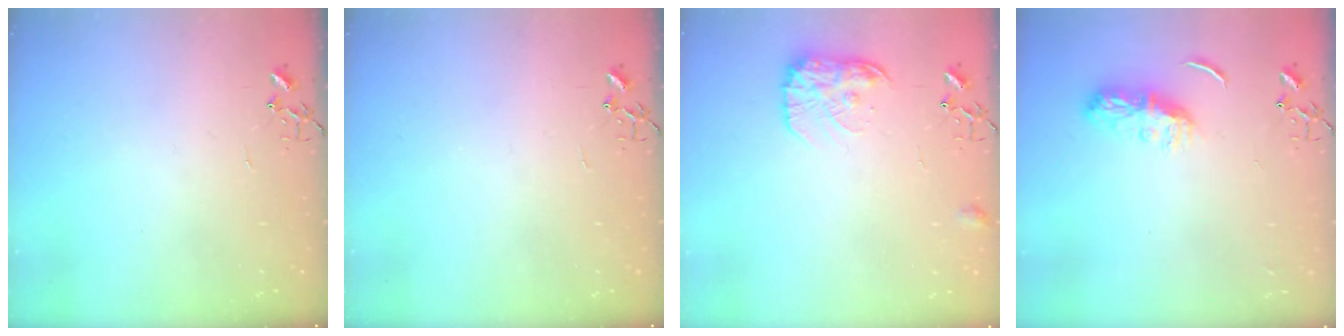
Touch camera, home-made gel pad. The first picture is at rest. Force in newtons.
{"total": 0.0}
{"total": 13.2, "press": 13.2, "slide": 0.8}
{"total": 8.6, "press": 8.6, "slide": 0.5}